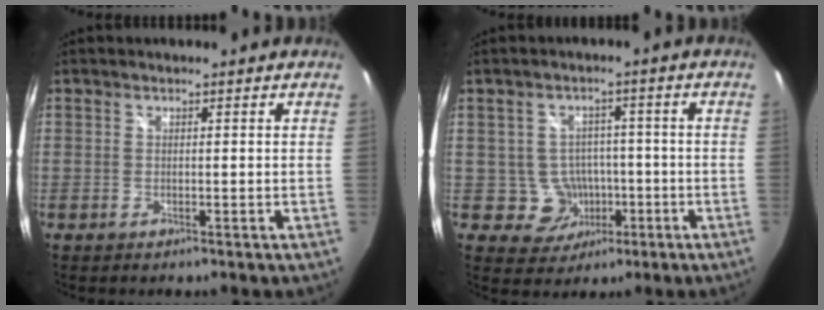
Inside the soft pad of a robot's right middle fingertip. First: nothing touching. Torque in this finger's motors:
{"motor_torque": [0.29, -0.36, -0.01, 0.00]}